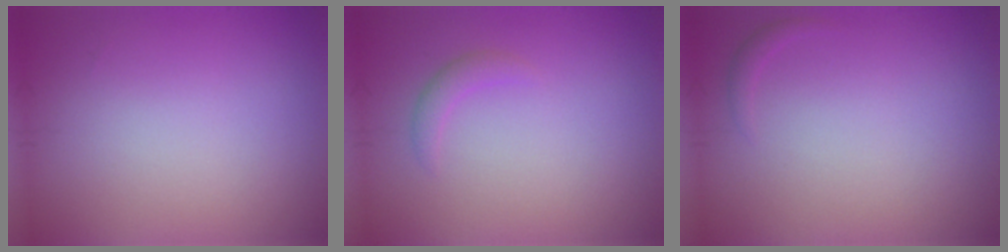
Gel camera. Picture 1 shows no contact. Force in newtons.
{"total": 1.1, "press": 1.1, "slide": 0.1}
{"total": 0.6, "press": 0.6, "slide": 0.1}